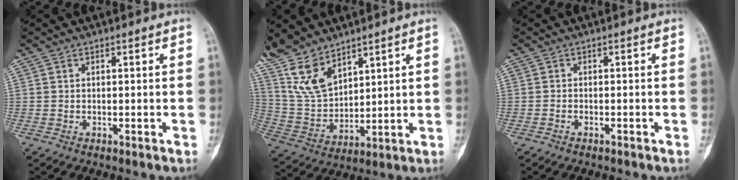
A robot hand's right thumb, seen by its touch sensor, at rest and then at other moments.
{"total": 12.2, "force": [9.5, 5.1, 5.7], "torque": [-0.106, -0.039, 0.209]}
{"total": 0.6, "force": [-0.6, 0.2, 0.2], "torque": [-0.007, 0.005, -0.013]}